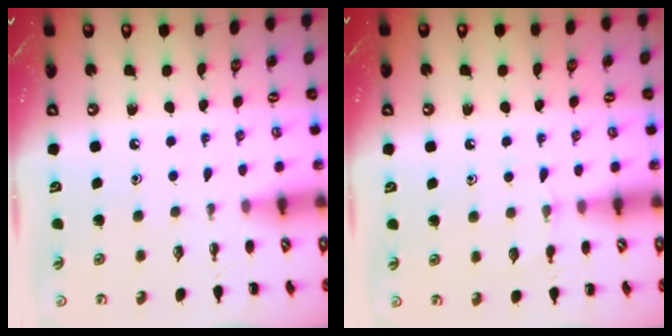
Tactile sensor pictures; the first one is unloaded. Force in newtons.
{"total": 4.8, "press": 4.5, "slide": 1.5}